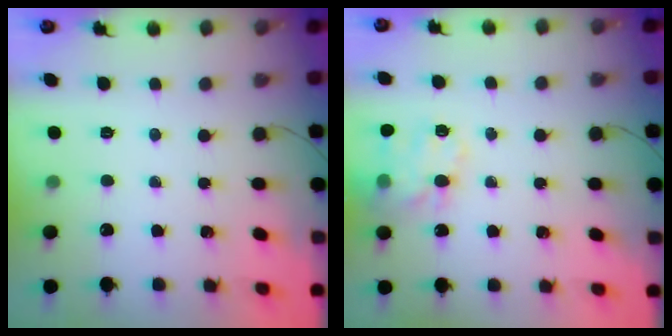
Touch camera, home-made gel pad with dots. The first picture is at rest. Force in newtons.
{"total": 15.9, "press": 15.7, "slide": 2.5}